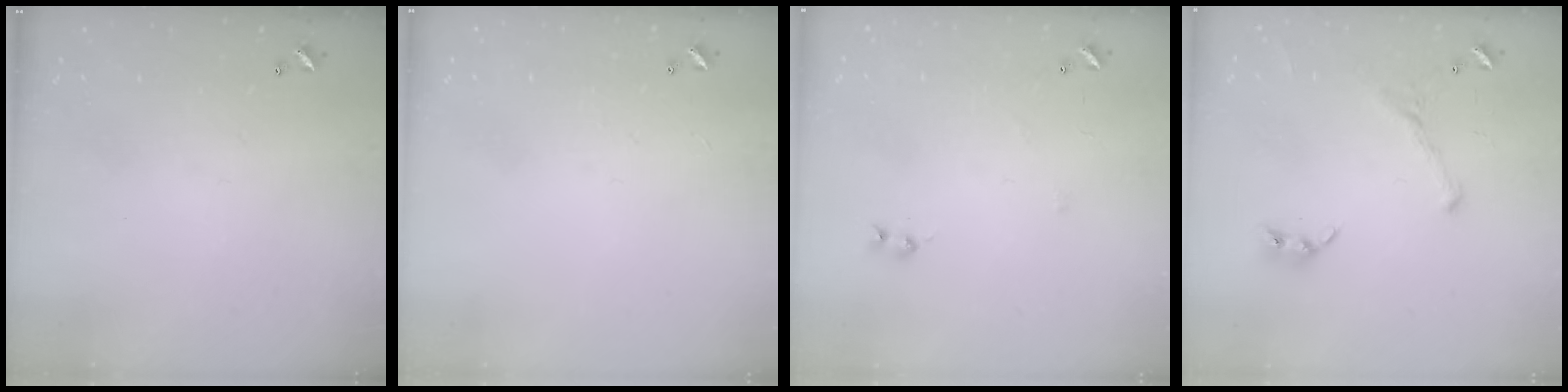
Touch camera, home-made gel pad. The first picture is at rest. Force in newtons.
{"total": 1.0, "press": 0.9, "slide": 0.5}
{"total": 5.9, "press": 5.9, "slide": 0.7}
{"total": 2.0, "press": 2.0, "slide": 0.4}